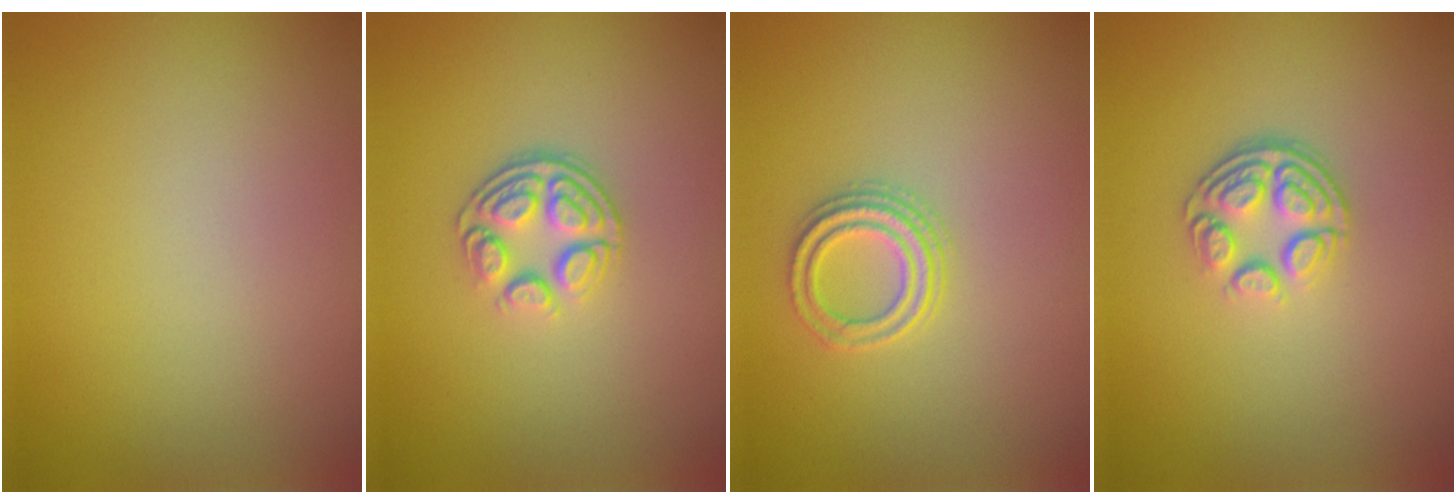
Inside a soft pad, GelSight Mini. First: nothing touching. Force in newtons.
{"total": 3.7, "press": 2.6, "slide": 2.6}
{"total": 2.3, "press": 2.2, "slide": 0.8}
{"total": 4.0, "press": 2.6, "slide": 3.0}